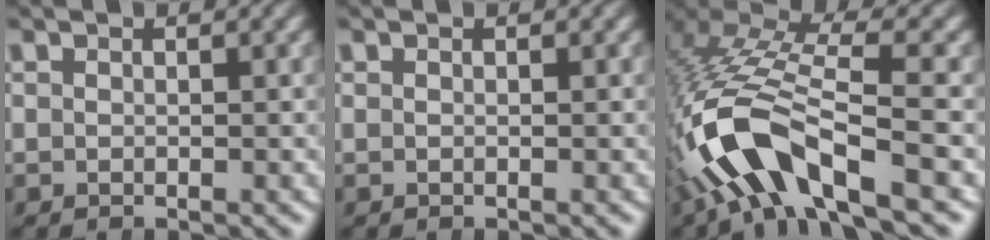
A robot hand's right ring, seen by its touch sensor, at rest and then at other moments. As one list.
[{"total": 0.0}, {"total": 7.3, "force": [-0.7, 4.0, 6.1], "torque": [-0.161, -0.017, -0.004]}]